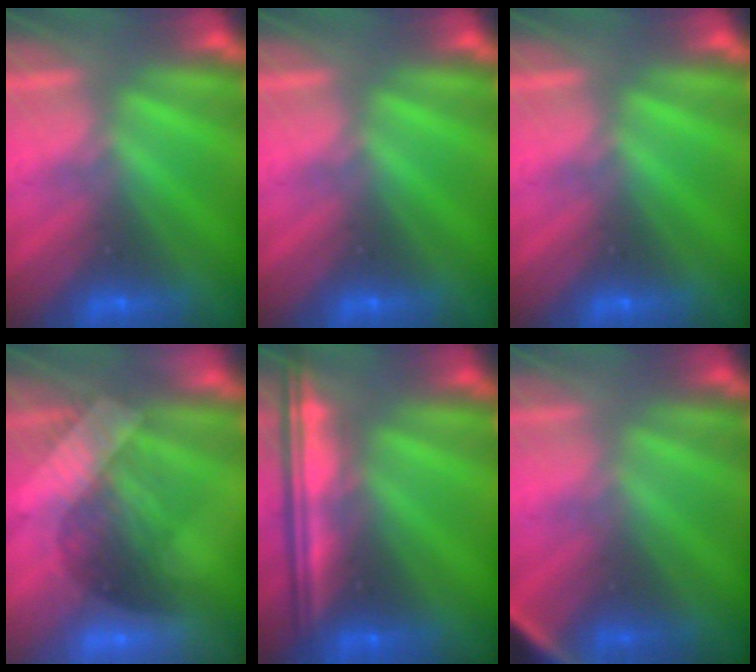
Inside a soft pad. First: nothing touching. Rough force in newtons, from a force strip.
{"total": 0.0}
{"total": 0.0}
{"total": 2.9}
{"total": 6.7}
{"total": 3.0}